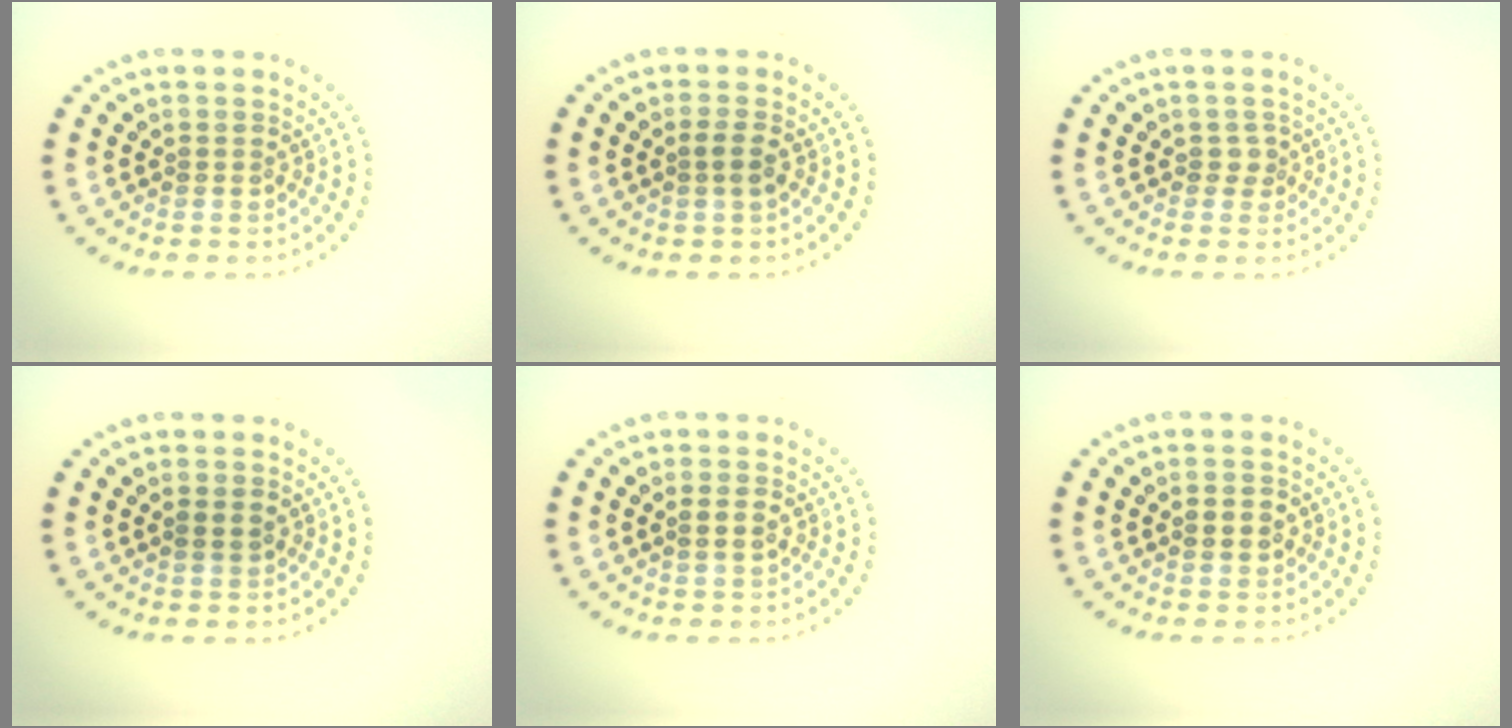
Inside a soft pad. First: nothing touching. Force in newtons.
{"total": 1.4, "press": 1.2, "slide": 0.7}
{"total": 0.9, "press": 0.7, "slide": 0.5}
{"total": 1.0, "press": 1.0, "slide": 0.1}
{"total": 1.1, "press": 1.1, "slide": 0.4}
{"total": 1.4, "press": 1.4, "slide": 0.1}